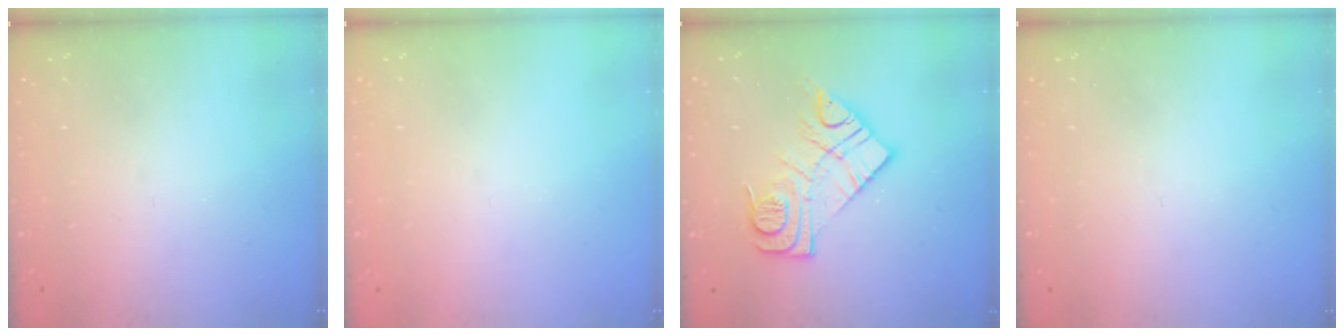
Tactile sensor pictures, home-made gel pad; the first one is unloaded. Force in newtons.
{"total": 0.0}
{"total": 13.2, "press": 13.2, "slide": 1.0}
{"total": 0.0}